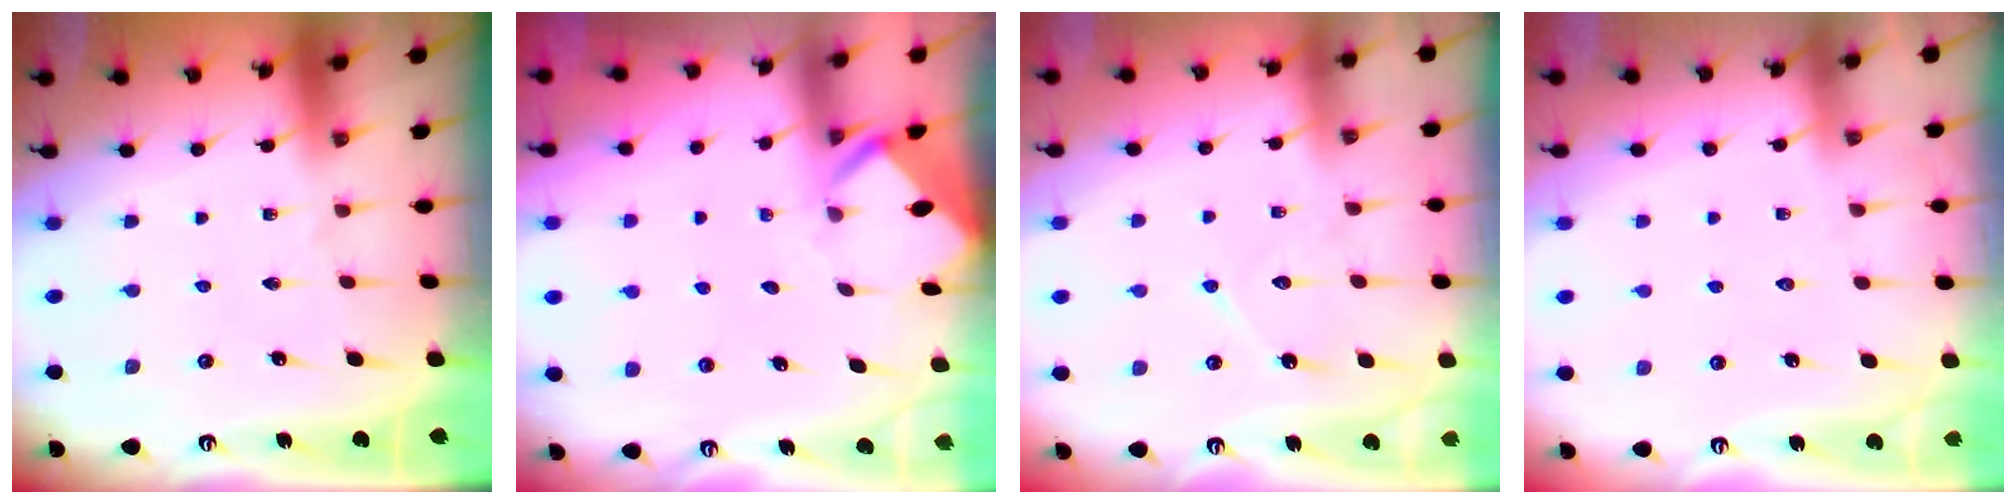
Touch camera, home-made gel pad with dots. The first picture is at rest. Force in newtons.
{"total": 3.0, "press": 3.0, "slide": 0.1}
{"total": 7.1, "press": 7.1, "slide": 0.6}
{"total": 4.0, "press": 3.9, "slide": 0.5}